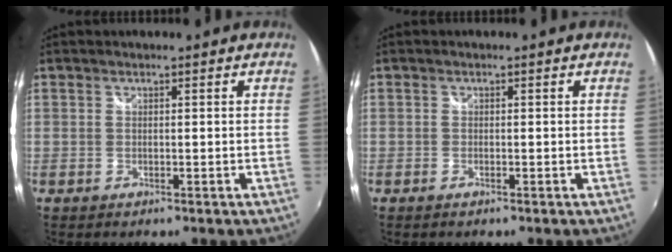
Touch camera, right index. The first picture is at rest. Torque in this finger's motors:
{"motor_torque": [-0.17, -0.13, 0.08, 0.00]}